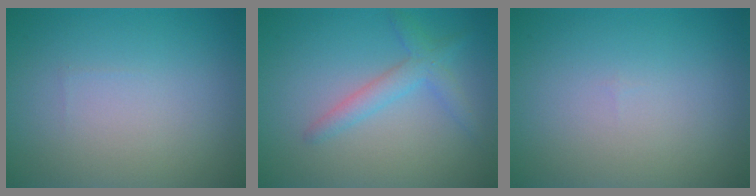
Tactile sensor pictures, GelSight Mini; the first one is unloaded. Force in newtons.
{"total": 2.4, "press": 2.4, "slide": 0.2}
{"total": 0.0}